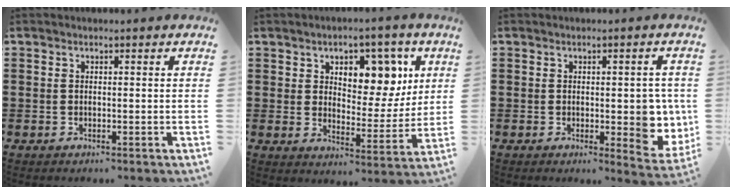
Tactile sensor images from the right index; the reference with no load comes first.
{"total": 7.7, "force": [4.4, 4.7, 4.2], "torque": [-0.076, -0.013, 0.071]}
{"total": 4.7, "force": [0.2, 2.2, 4.1], "torque": [-0.043, -0.003, -0.003]}